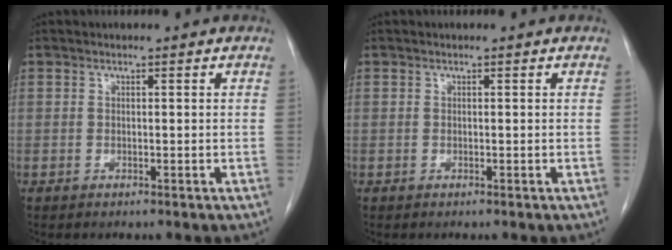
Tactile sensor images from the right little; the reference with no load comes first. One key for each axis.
{"total": 0.0}